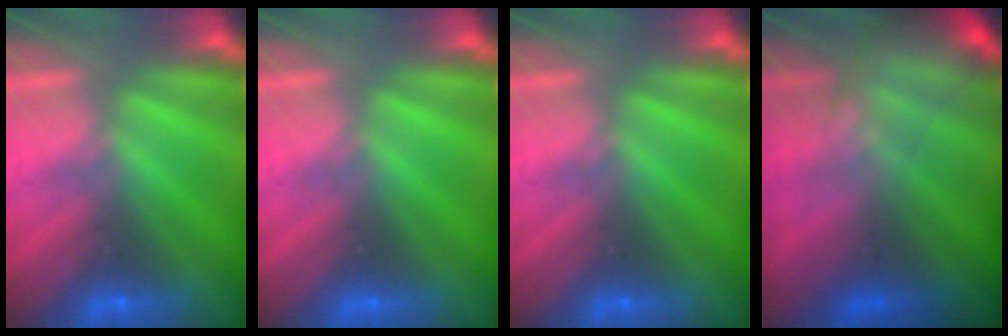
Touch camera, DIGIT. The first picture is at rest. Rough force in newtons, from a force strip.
{"total": 0.0}
{"total": 0.0}
{"total": 8.3}